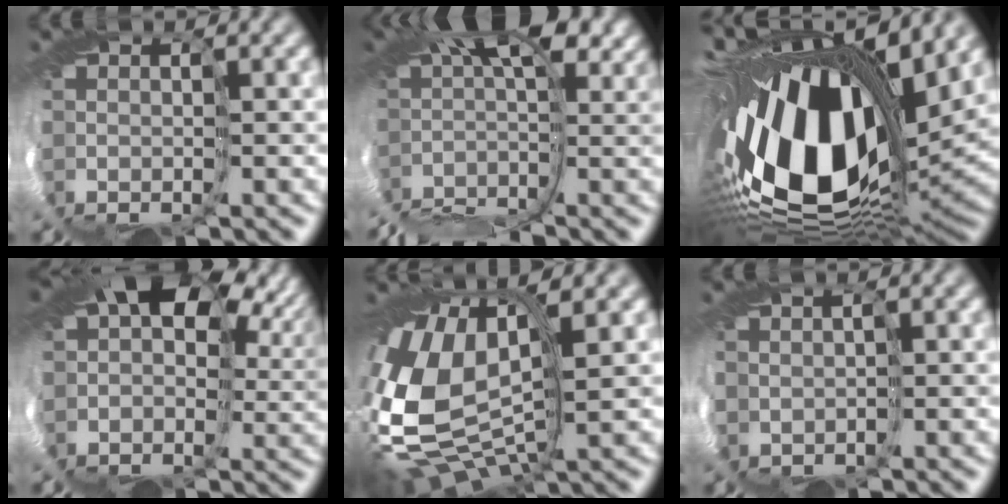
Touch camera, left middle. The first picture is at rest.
{"total": 6.4, "force": [-2.7, 2.0, 5.5], "torque": [-0.093, 0.012, -0.066]}
{"total": 16.4, "force": [2.0, 8.5, 13.9], "torque": [-0.291, -0.028, 0.036]}
{"total": 13.8, "force": [4.9, 8.8, 9.5], "torque": [-0.170, 0.031, 0.075]}
{"total": 12.2, "force": [1.2, 7.0, 9.9], "torque": [-0.236, 0.004, 0.020]}
{"total": 5.0, "force": [-0.6, 4.5, 2.0], "torque": [-0.059, -0.004, -0.031]}